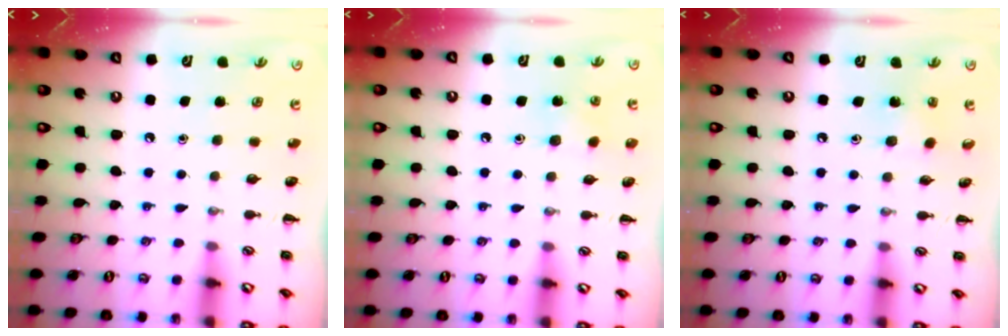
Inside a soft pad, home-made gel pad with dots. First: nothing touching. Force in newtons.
{"total": 5.8, "press": 5.5, "slide": 1.8}
{"total": 4.2, "press": 4.0, "slide": 1.2}